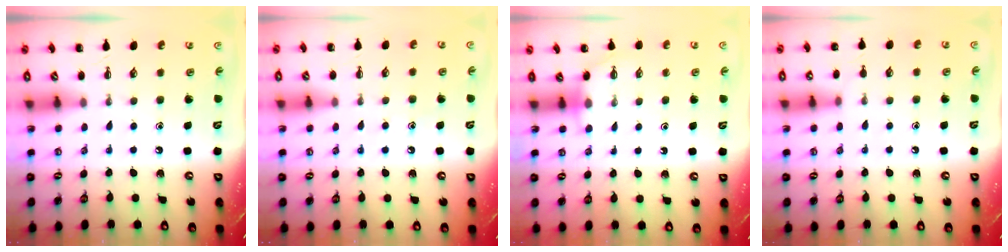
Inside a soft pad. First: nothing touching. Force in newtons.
{"total": 8.0, "press": 7.8, "slide": 1.8}
{"total": 3.8, "press": 3.7, "slide": 1.1}
{"total": 4.4, "press": 4.1, "slide": 1.6}